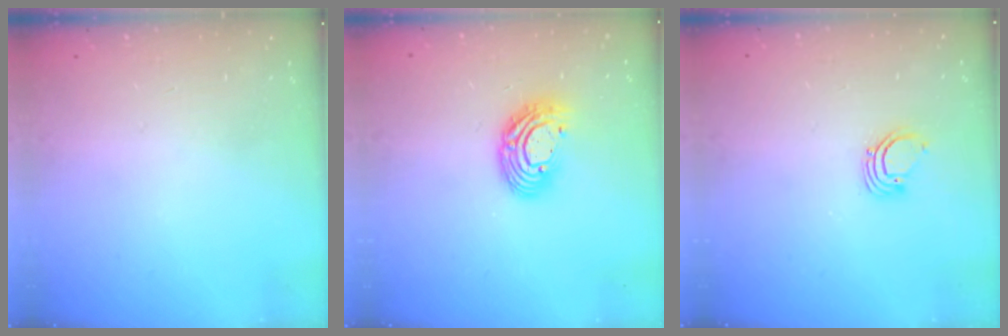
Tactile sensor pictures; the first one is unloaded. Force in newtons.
{"total": 10.5, "press": 10.4, "slide": 0.8}
{"total": 2.7, "press": 2.7, "slide": 0.1}